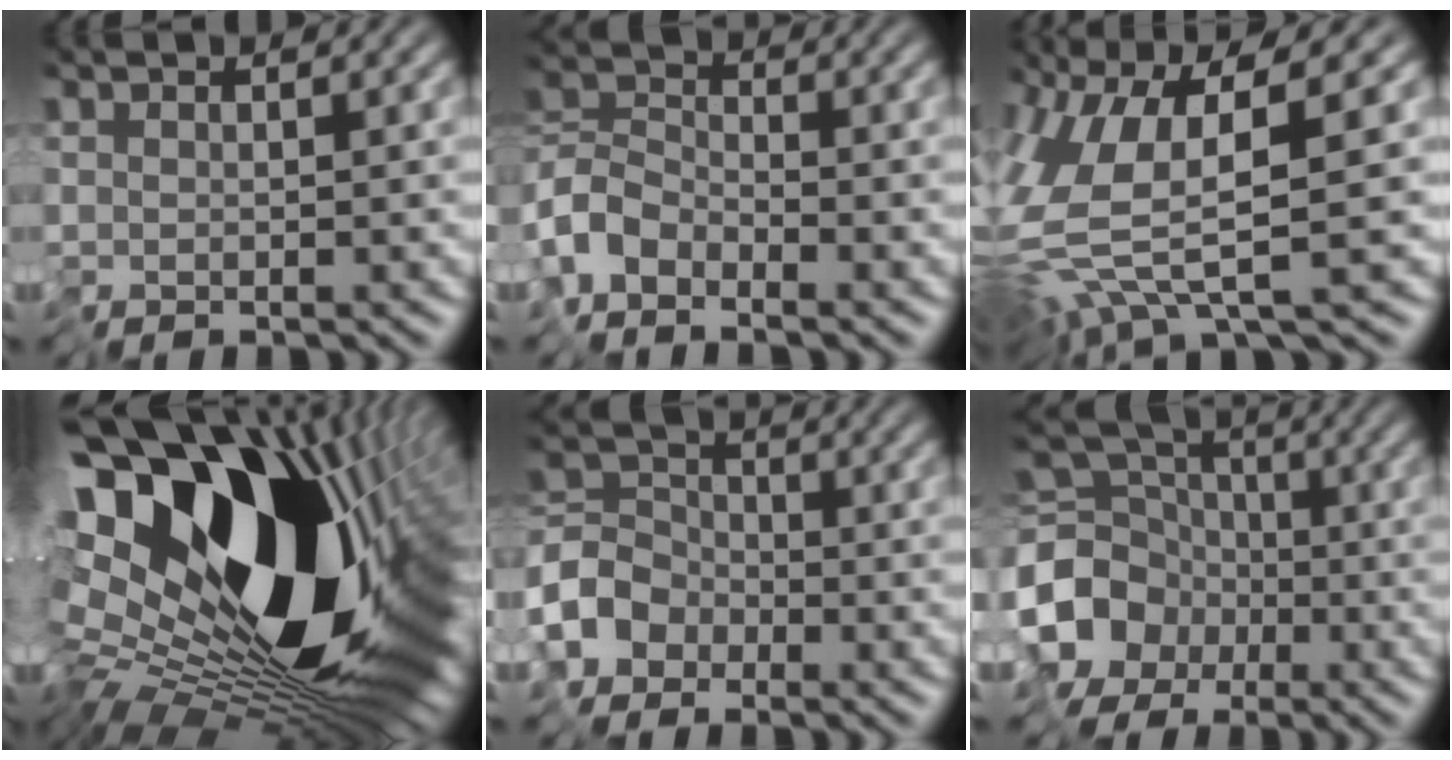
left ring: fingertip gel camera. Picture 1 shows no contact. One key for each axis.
{"total": 3.7, "fx": -3.0, "fy": 1.7, "fz": 1.4, "tx": -0.031, "ty": 0.007, "tz": -0.077}
{"total": 7.5, "fx": 0.0, "fy": 1.9, "fz": 7.3, "tx": -0.166, "ty": -0.010, "tz": -0.004}
{"total": 19.7, "fx": 5.1, "fy": 11.0, "fz": 15.6, "tx": -0.260, "ty": 0.014, "tz": 0.094}
{"total": 4.5, "fx": -2.8, "fy": 3.2, "fz": 1.4, "tx": -0.028, "ty": 0.012, "tz": -0.075}
{"total": 8.3, "fx": -3.3, "fy": 6.8, "fz": 3.5, "tx": -0.086, "ty": -0.006, "tz": -0.077}